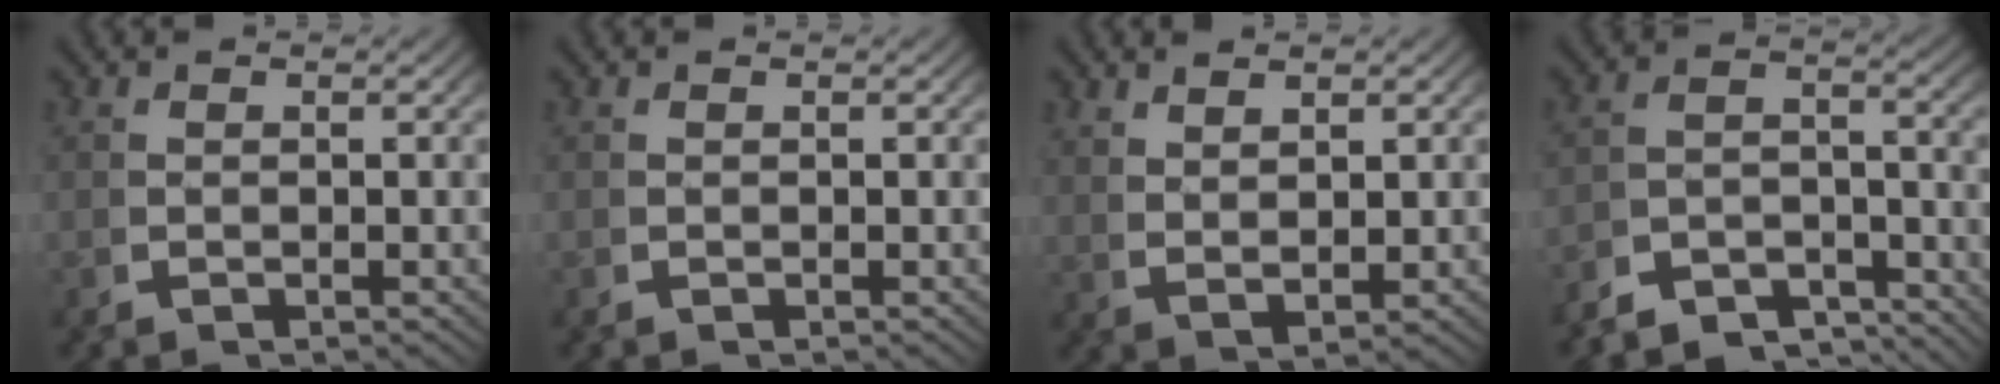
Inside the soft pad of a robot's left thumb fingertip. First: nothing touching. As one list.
[{"total": 0.0}, {"total": 2.5, "force": [1.9, 0.4, 1.5], "torque": [-0.024, -0.001, 0.048]}, {"total": 6.3, "force": [-5.3, 2.6, 2.3], "torque": [-0.027, -0.026, -0.089]}]